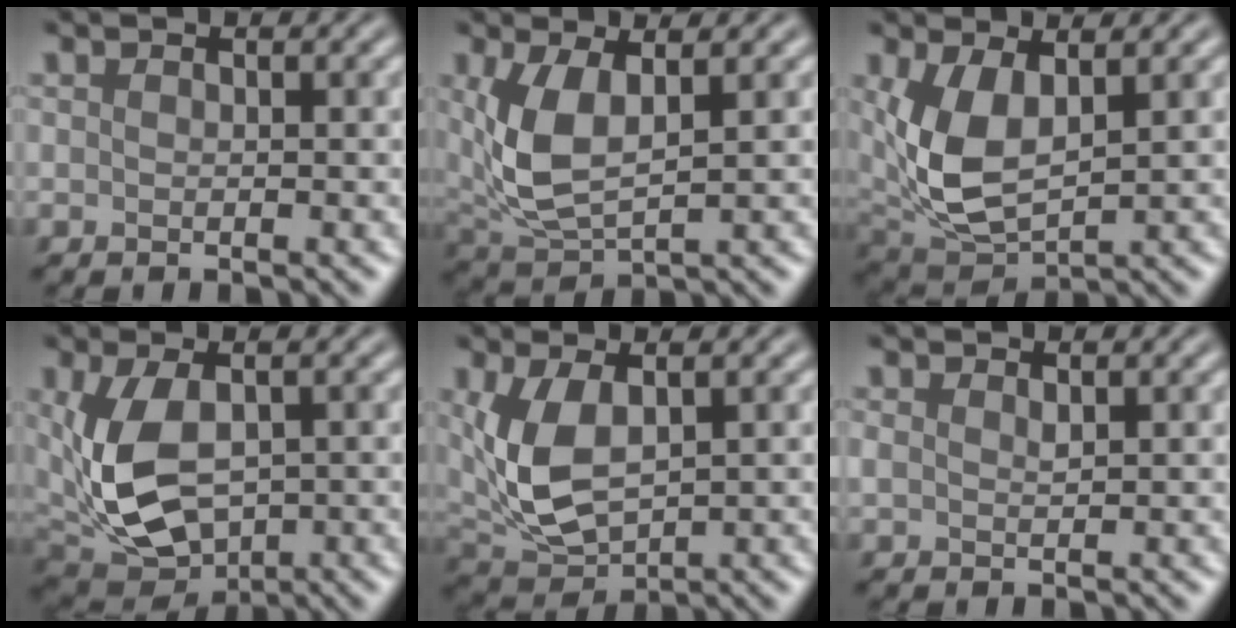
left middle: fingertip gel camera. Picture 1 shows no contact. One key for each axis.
{"total": 5.3, "fx": 1.2, "fy": 2.5, "fz": 4.6, "tx": -0.111, "ty": -0.006, "tz": 0.031}
{"total": 6.4, "fx": 1.3, "fy": 3.3, "fz": 5.4, "tx": -0.134, "ty": -0.009, "tz": 0.031}
{"total": 8.0, "fx": 0.2, "fy": 4.7, "fz": 6.5, "tx": -0.146, "ty": -0.012, "tz": 0.015}
{"total": 5.8, "fx": 1.0, "fy": 3.1, "fz": 4.8, "tx": -0.118, "ty": -0.005, "tz": 0.027}
{"total": 1.0, "fx": 0.5, "fy": 0.5, "fz": 0.7, "tx": -0.019, "ty": 0.000, "tz": 0.013}